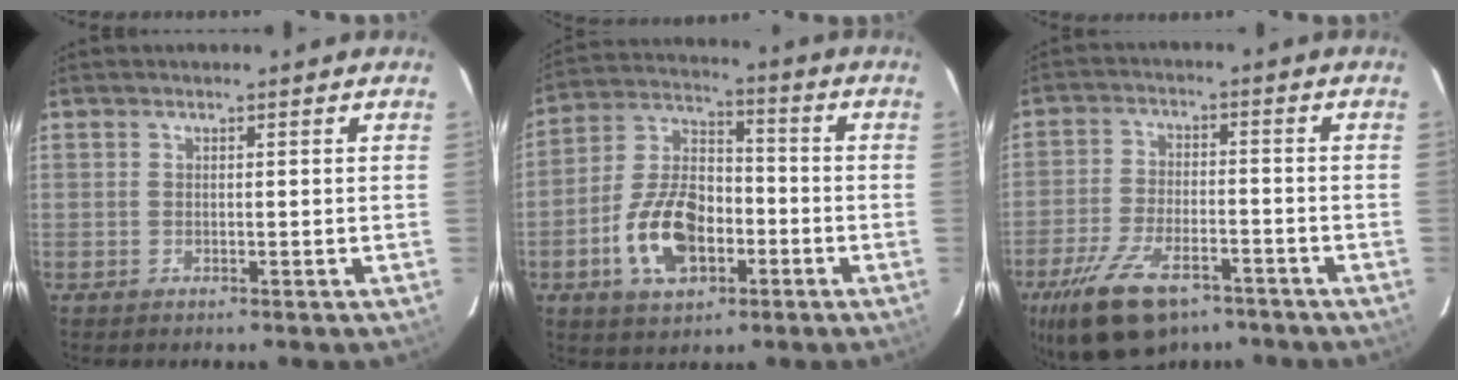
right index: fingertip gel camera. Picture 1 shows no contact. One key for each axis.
{"total": 13.9, "fx": -5.0, "fy": 8.1, "fz": 10.1, "tx": -0.206, "ty": 0.017, "tz": -0.082}
{"total": 15.4, "fx": -10.1, "fy": 7.2, "fz": 9.1, "tx": -0.203, "ty": -0.022, "tz": -0.175}